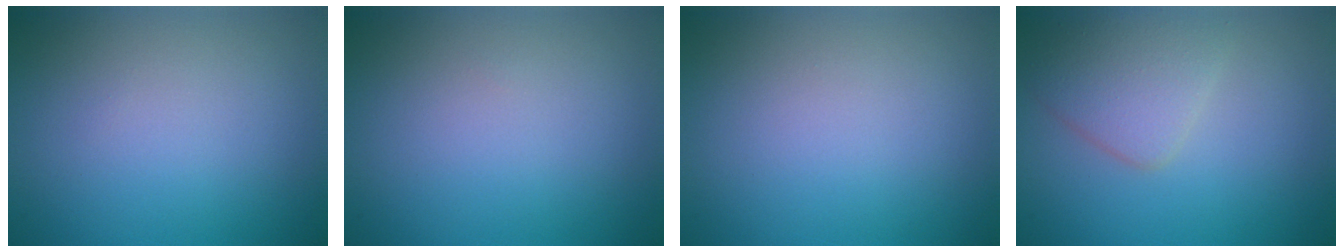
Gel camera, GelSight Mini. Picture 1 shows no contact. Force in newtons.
{"total": 0.0}
{"total": 0.0}
{"total": 3.1, "press": 3.1, "slide": 0.4}